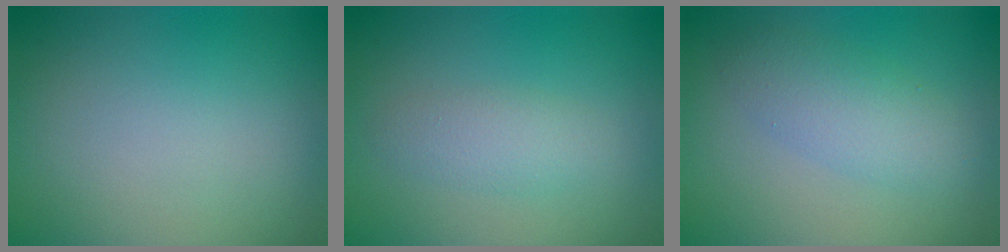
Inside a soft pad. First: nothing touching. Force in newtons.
{"total": 2.0, "press": 2.0, "slide": 0.1}
{"total": 2.9, "press": 2.9, "slide": 0.1}